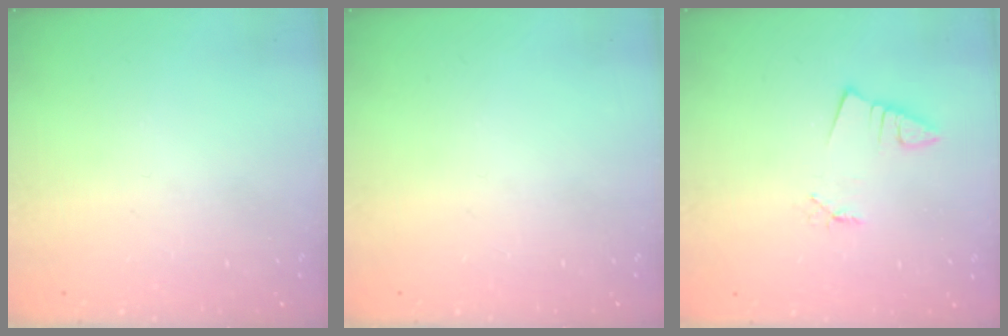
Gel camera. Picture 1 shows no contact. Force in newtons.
{"total": 0.0}
{"total": 1.2, "press": 1.2, "slide": 0.1}